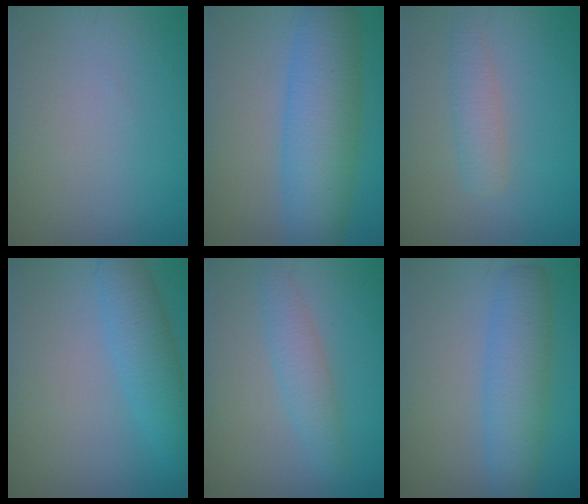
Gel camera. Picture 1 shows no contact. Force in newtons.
{"total": 7.9, "press": 7.9, "slide": 0.1}
{"total": 2.2, "press": 2.2, "slide": 0.1}
{"total": 3.9, "press": 3.9, "slide": 0.1}
{"total": 2.5, "press": 2.5, "slide": 0.1}
{"total": 4.9, "press": 4.9, "slide": 0.1}